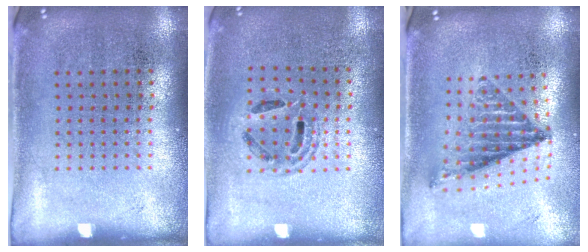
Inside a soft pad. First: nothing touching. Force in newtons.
{"total": 1.2, "press": 1.1, "slide": 0.4}
{"total": 1.1, "press": 1.0, "slide": 0.5}